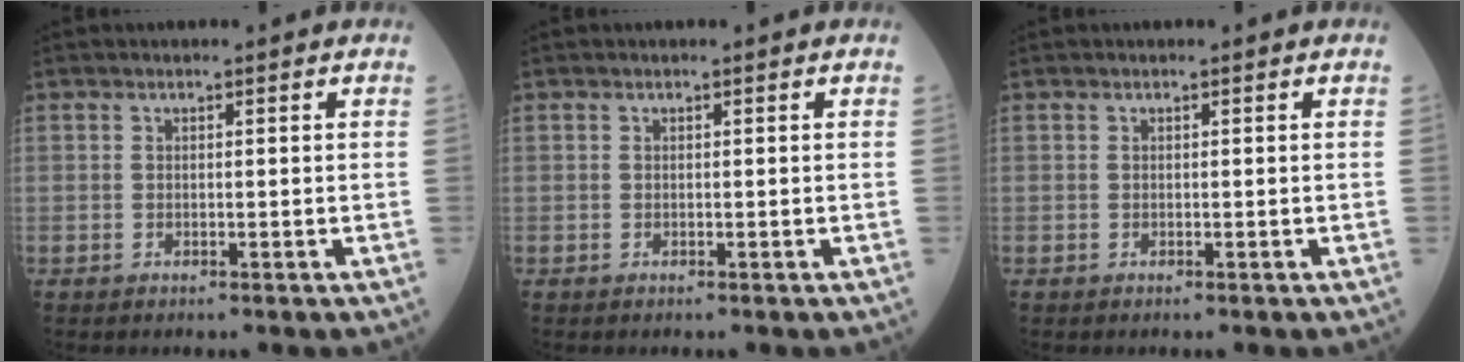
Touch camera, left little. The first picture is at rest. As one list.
[{"total": 0.0}, {"total": 0.0}]